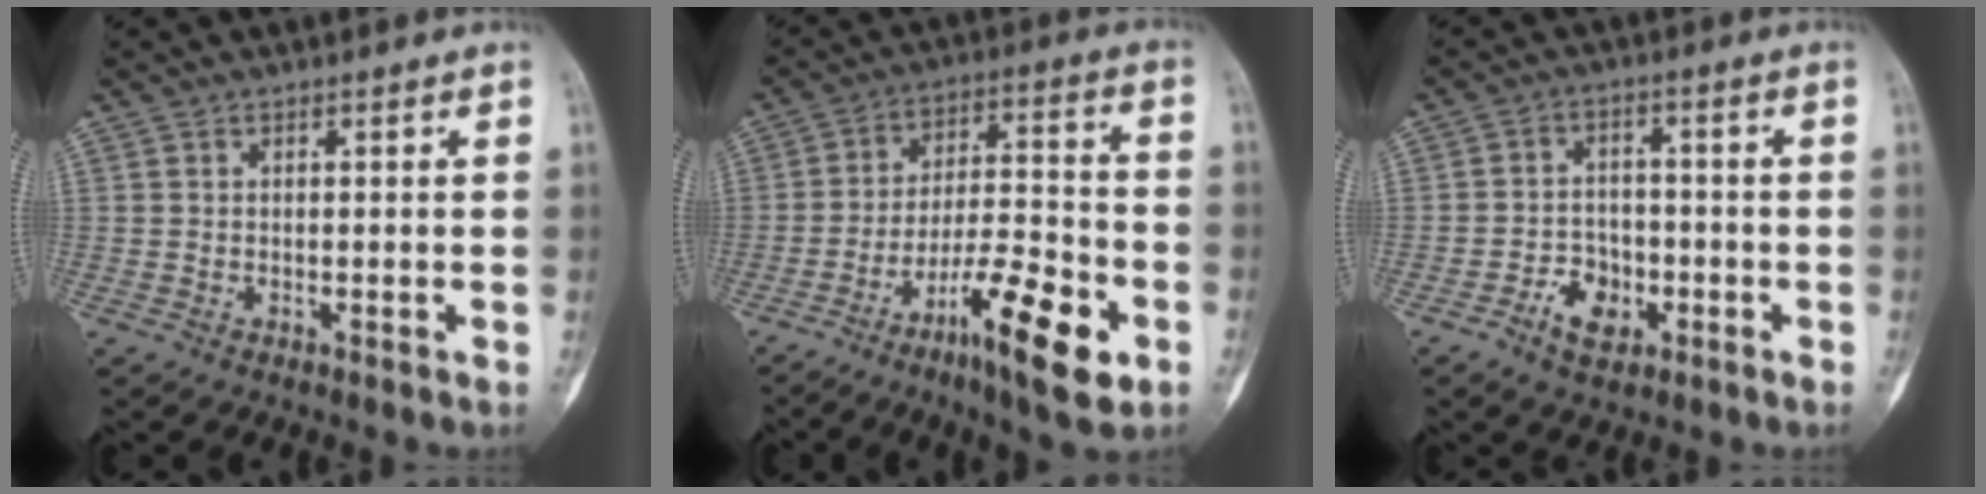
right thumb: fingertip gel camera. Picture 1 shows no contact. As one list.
[{"total": 15.5, "force": [-7.6, 3.8, 12.9], "torque": [-0.212, 0.048, -0.123]}, {"total": 6.3, "force": [-3.1, 4.4, 3.3], "torque": [-0.034, 0.023, -0.054]}]